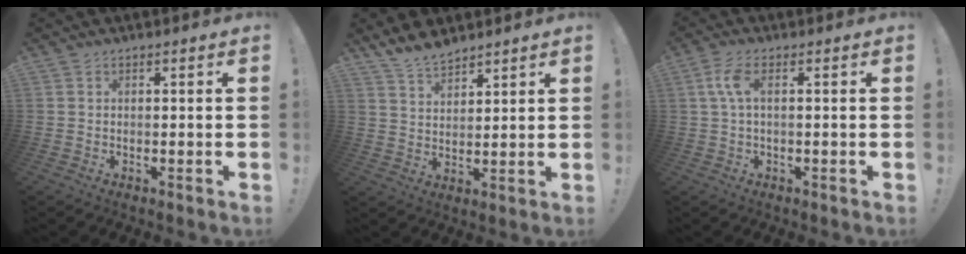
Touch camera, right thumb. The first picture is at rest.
{"total": 7.9, "force": [6.9, 2.9, 2.3], "torque": [-0.041, -0.042, 0.132]}
{"total": 5.1, "force": [0.8, 1.9, 4.6], "torque": [-0.094, 0.004, 0.015]}